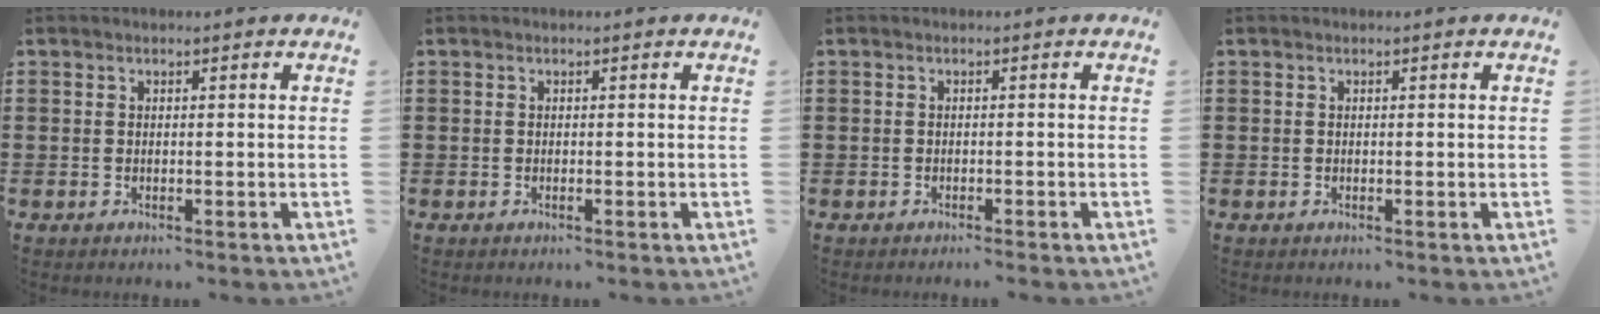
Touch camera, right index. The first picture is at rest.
{"total": 0.0}
{"total": 0.7, "force": [-0.7, 0.0, 0.1], "torque": [-0.004, -0.002, -0.014]}
{"total": 0.0}